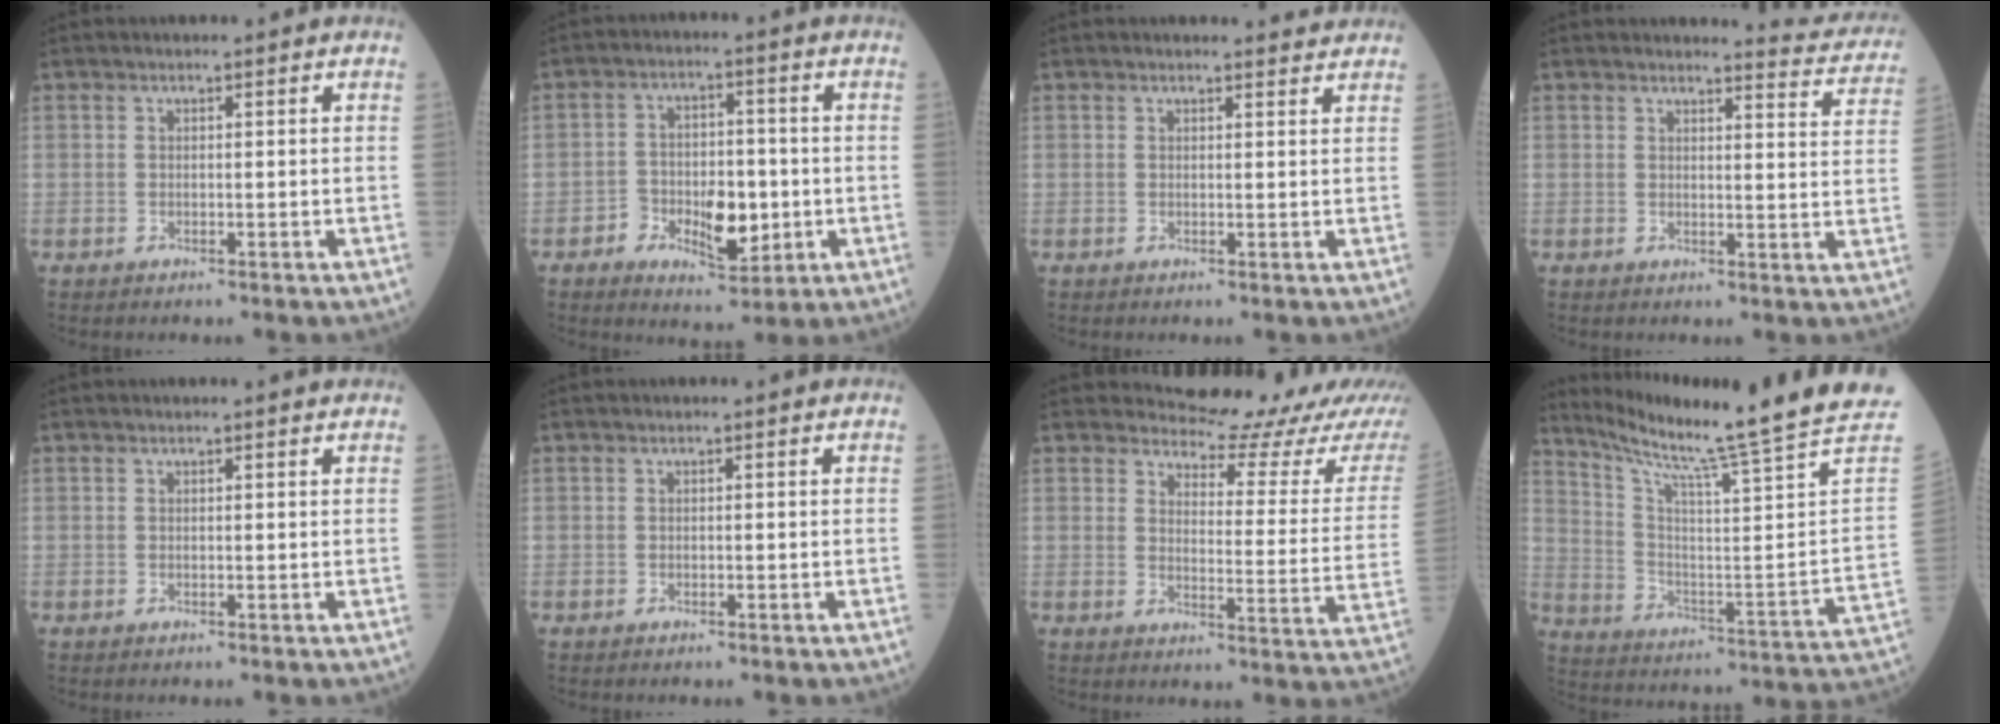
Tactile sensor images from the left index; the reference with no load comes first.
{"total": 8.1, "force": [-2.3, 4.4, 6.5], "torque": [-0.107, 0.010, -0.031]}
{"total": 2.1, "force": [2.1, 0.2, -0.1], "torque": [-0.007, -0.005, 0.018]}
{"total": 7.2, "force": [7.2, 0.2, -0.1], "torque": [0.004, -0.044, 0.063]}
{"total": 1.2, "force": [1.2, -0.1, 0.3], "torque": [-0.011, 0.001, 0.012]}
{"total": 0.0}
{"total": 13.3, "force": [13.1, 1.5, 2.1], "torque": [-0.010, -0.081, 0.137]}
{"total": 24.1, "force": [20.7, -4.1, 11.5], "torque": [-0.196, -0.115, 0.292]}